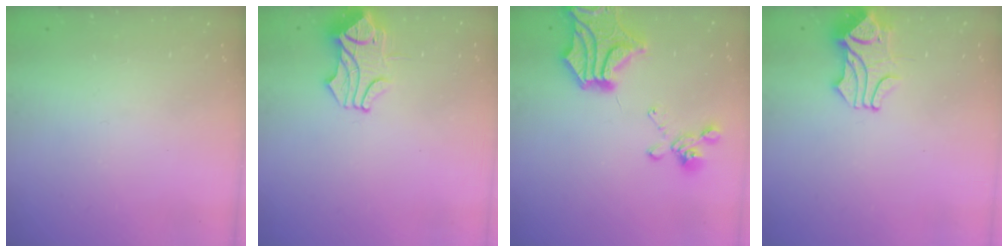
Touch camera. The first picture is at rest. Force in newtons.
{"total": 1.2, "press": 0.9, "slide": 0.8}
{"total": 8.8, "press": 8.3, "slide": 3.0}
{"total": 1.7, "press": 1.3, "slide": 1.1}